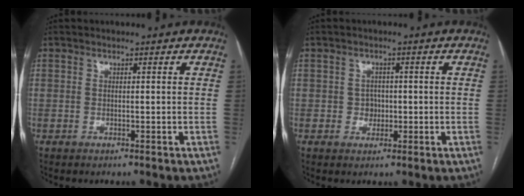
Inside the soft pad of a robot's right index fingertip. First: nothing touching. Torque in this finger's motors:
{"motor_torque": [0.15, -0.01, -0.02, 0.00]}